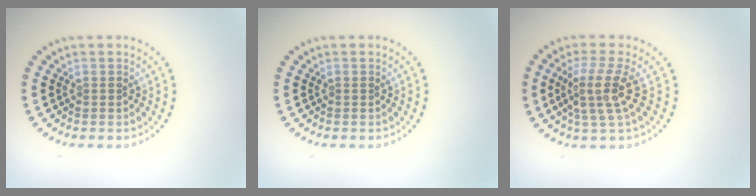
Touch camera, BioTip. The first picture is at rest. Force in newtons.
{"total": 0.0}
{"total": 3.7, "press": 2.7, "slide": 2.5}